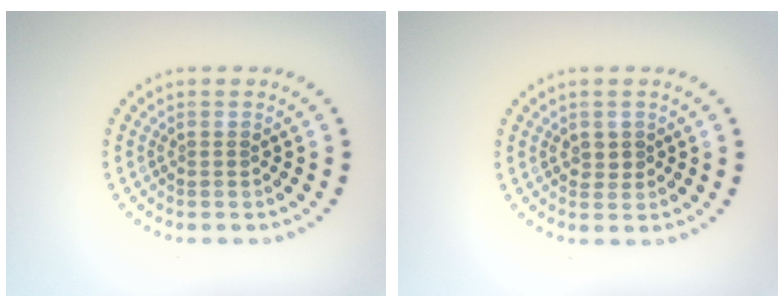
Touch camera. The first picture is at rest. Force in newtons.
{"total": 0.9, "press": 0.9, "slide": 0.2}